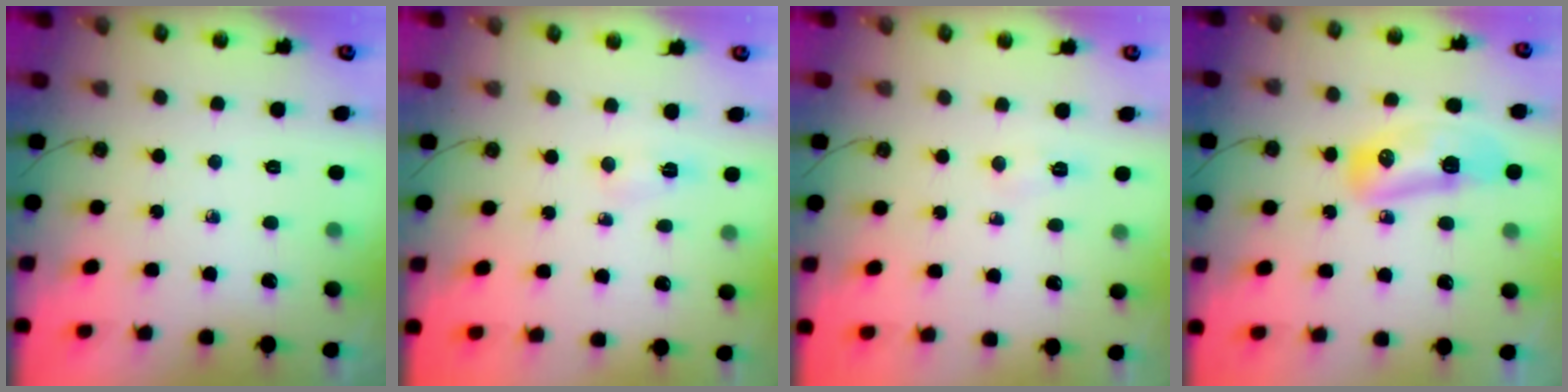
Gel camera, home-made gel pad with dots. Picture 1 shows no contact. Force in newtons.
{"total": 2.9, "press": 2.9, "slide": 0.4}
{"total": 3.6, "press": 3.6, "slide": 0.5}
{"total": 20.6, "press": 14.9, "slide": 14.3}